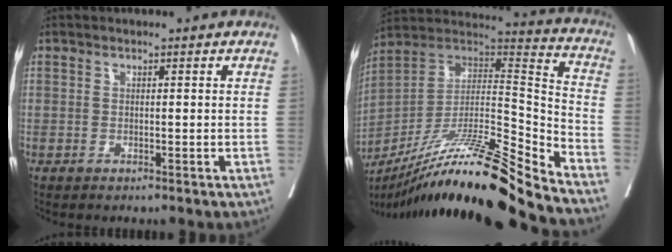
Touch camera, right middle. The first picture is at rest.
{"total": 25.2, "force": [-19.3, -0.1, 16.2], "torque": [-0.266, -0.002, -0.343]}